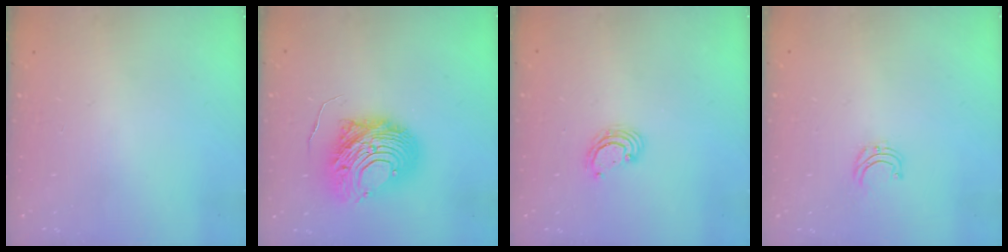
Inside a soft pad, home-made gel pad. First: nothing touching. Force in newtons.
{"total": 14.1, "press": 14.0, "slide": 1.3}
{"total": 3.2, "press": 3.2, "slide": 0.1}
{"total": 4.2, "press": 4.2, "slide": 0.4}